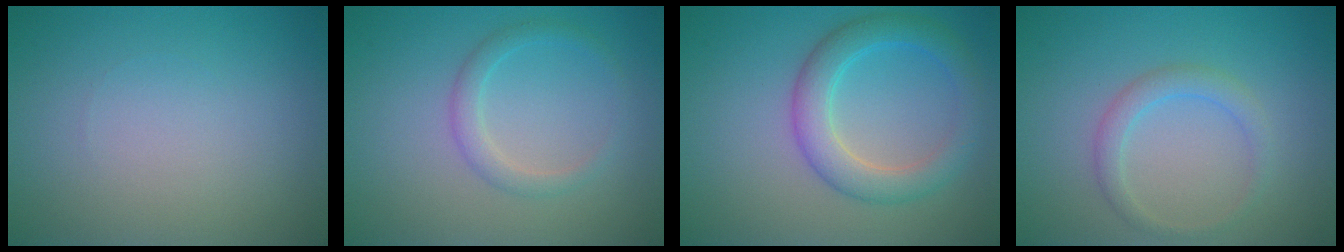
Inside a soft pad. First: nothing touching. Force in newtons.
{"total": 1.8, "press": 1.8, "slide": 0.1}
{"total": 4.2, "press": 4.2, "slide": 0.2}
{"total": 2.0, "press": 2.0, "slide": 0.1}